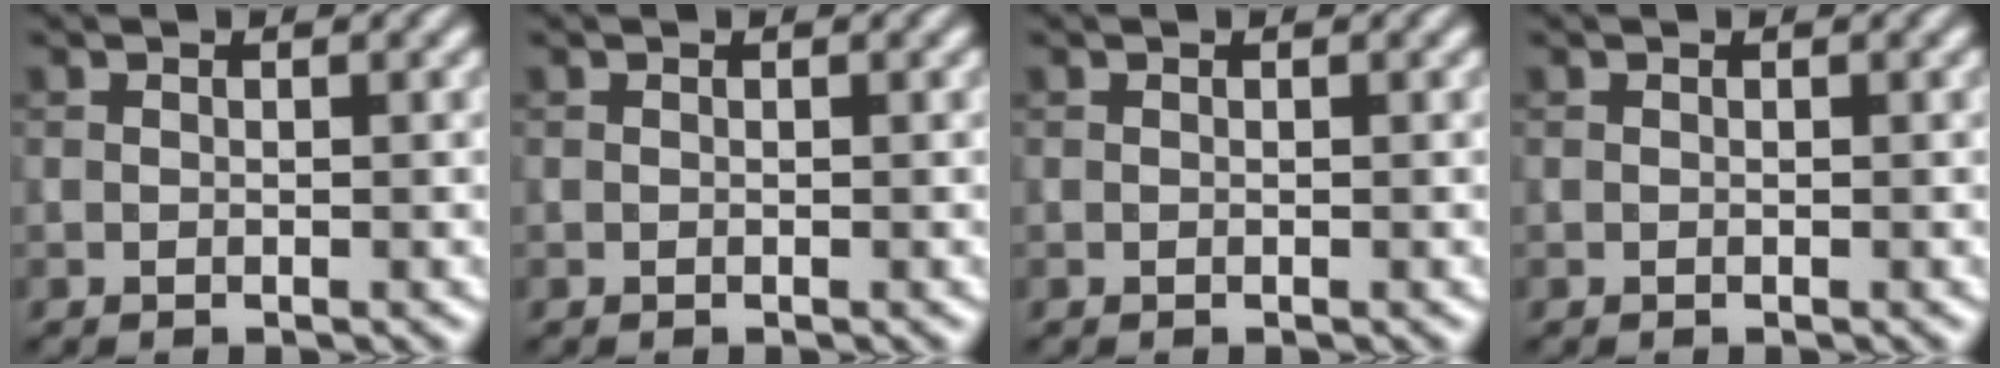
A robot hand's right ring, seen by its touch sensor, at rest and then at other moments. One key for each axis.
{"total": 0.0}
{"total": 0.0}
{"total": 0.0}